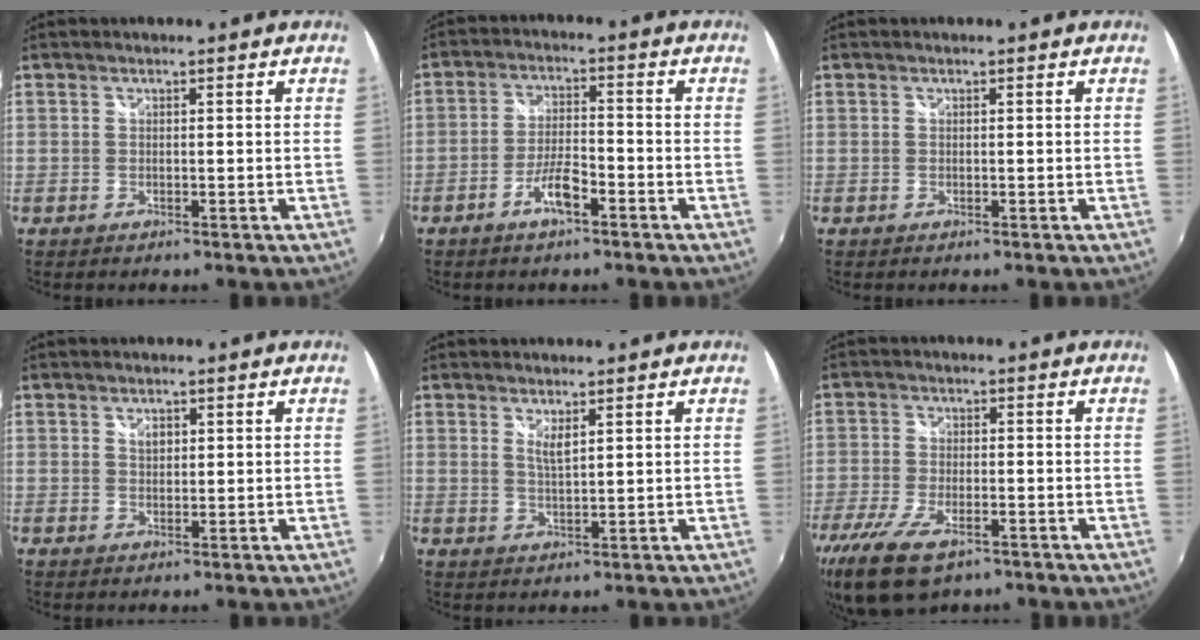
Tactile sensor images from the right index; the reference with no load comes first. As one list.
[{"total": 5.6, "force": [-3.4, 1.3, 4.2], "torque": [-0.091, 0.002, -0.063]}, {"total": 0.0}, {"total": 1.6, "force": [0.7, 1.1, 0.9], "torque": [-0.012, 0.002, 0.013]}, {"total": 2.4, "force": [1.3, 0.3, 2.0], "torque": [-0.036, -0.005, 0.021]}, {"total": 12.0, "force": [-7.6, 5.2, 7.6], "torque": [-0.186, -0.041, -0.140]}]